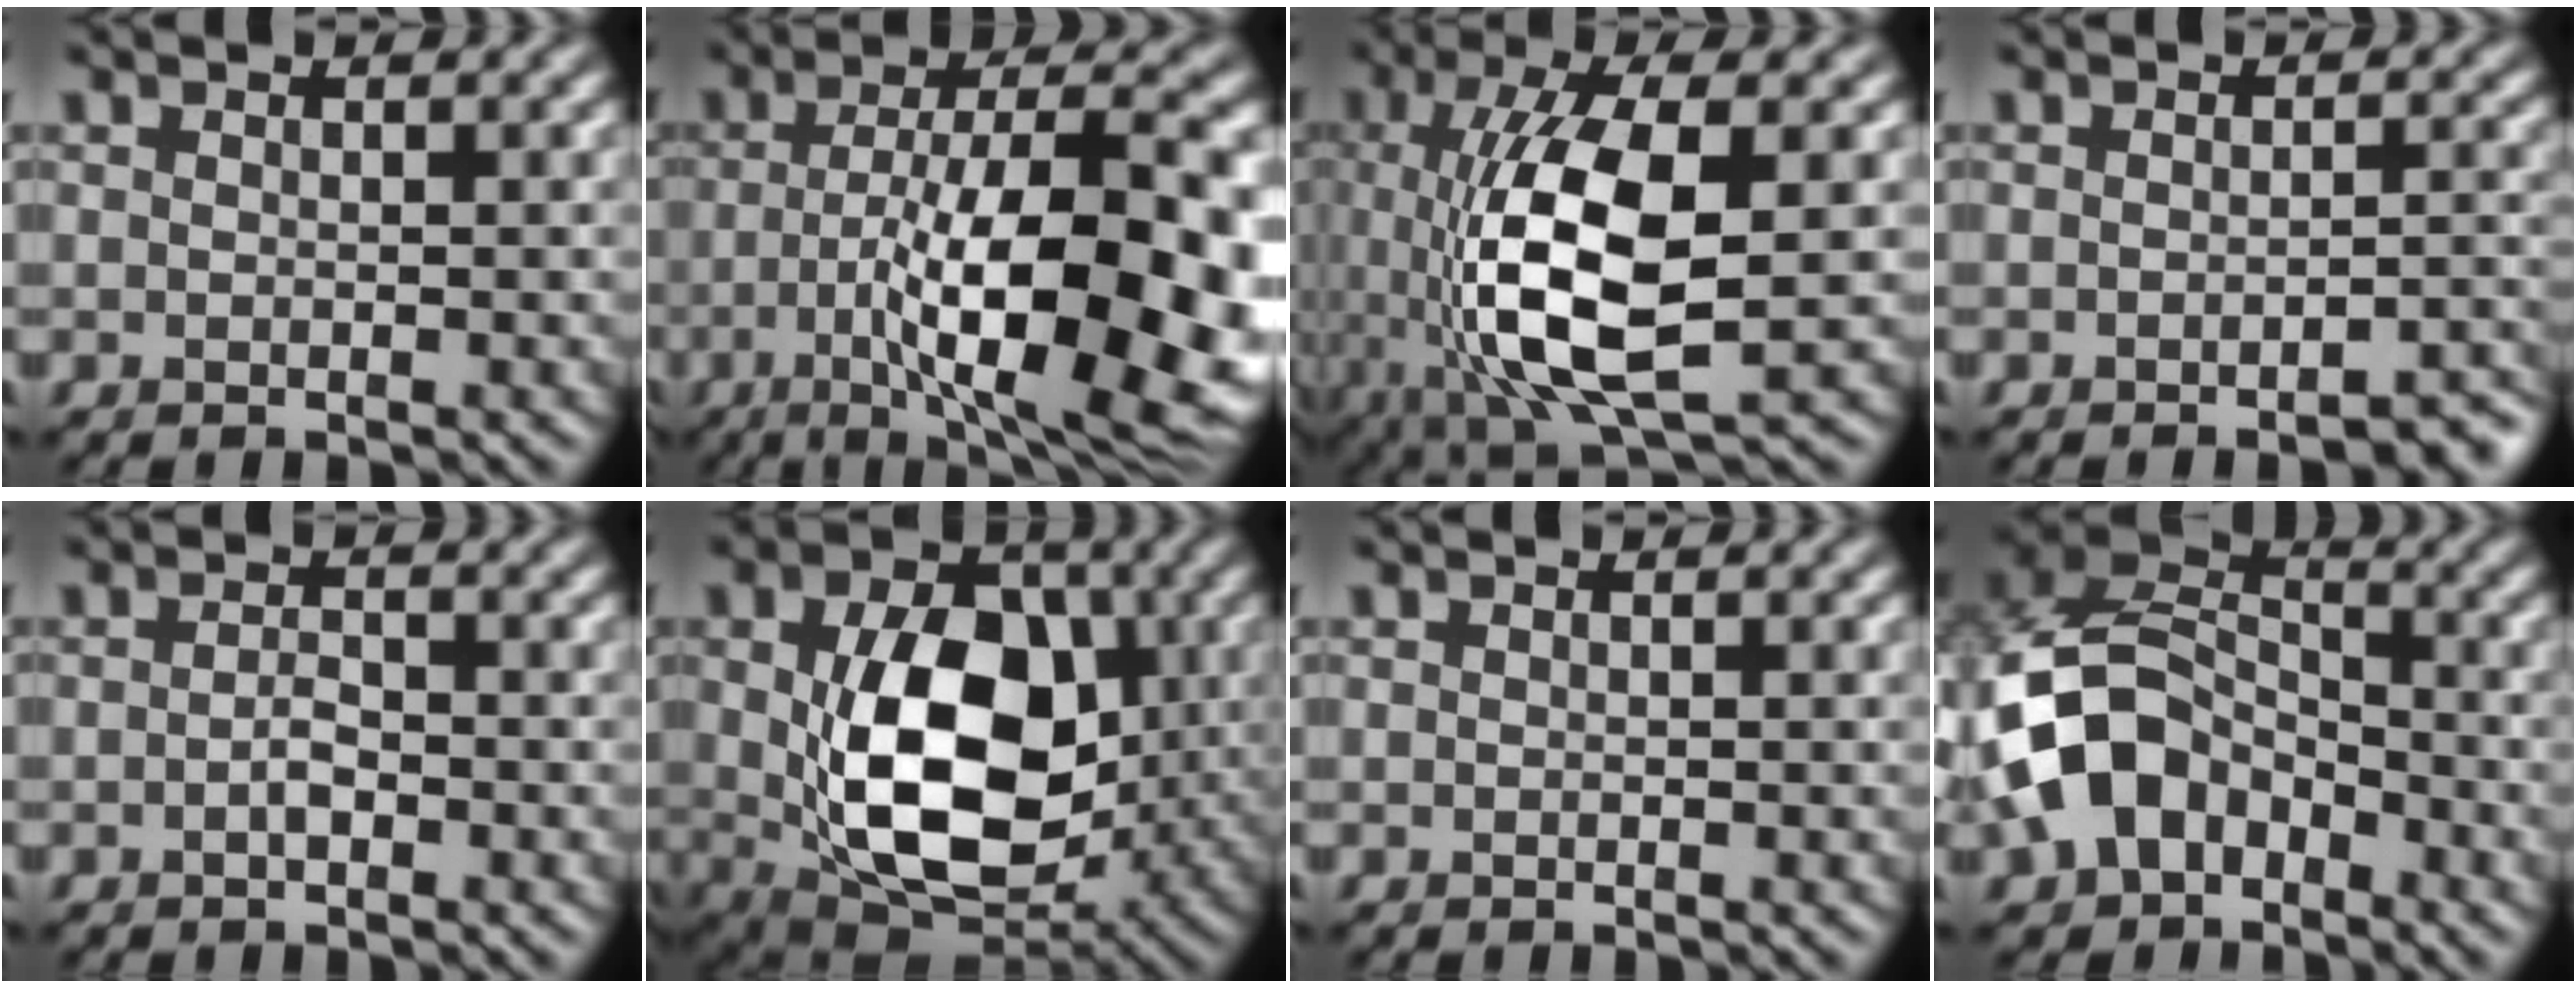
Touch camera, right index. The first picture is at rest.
{"total": 14.2, "force": [-2.9, 4.4, 13.2], "torque": [-0.184, 0.002, -0.048]}
{"total": 9.6, "force": [-0.6, 3.4, 8.9], "torque": [-0.179, -0.007, -0.009]}
{"total": 3.1, "force": [-2.4, 0.6, 1.9], "torque": [-0.015, 0.009, -0.035]}
{"total": 1.3, "force": [-0.5, 0.5, 1.1], "torque": [-0.023, 0.001, -0.011]}
{"total": 11.5, "force": [0.0, 7.7, 8.5], "torque": [-0.156, -0.023, 0.015]}
{"total": 0.0}
{"total": 8.8, "force": [-3.1, 6.3, 5.4], "torque": [-0.108, 0.009, -0.077]}